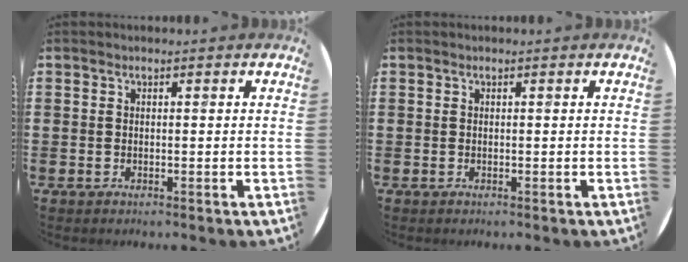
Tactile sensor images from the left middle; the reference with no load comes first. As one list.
[{"total": 0.0}]